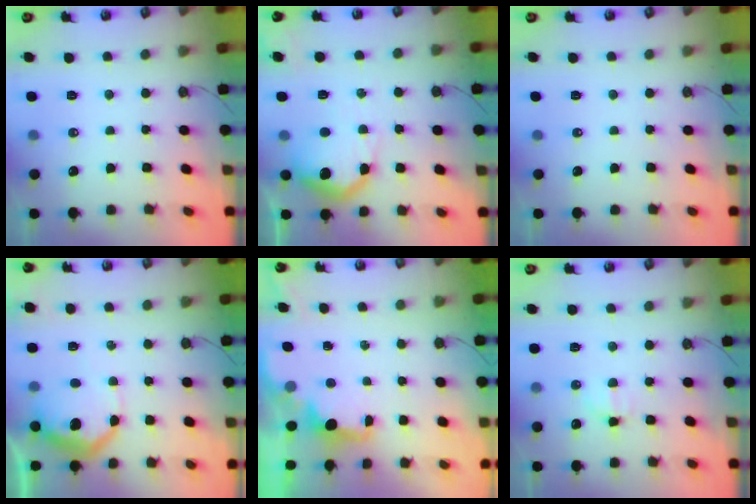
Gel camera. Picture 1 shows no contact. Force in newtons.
{"total": 17.9, "press": 17.9, "slide": 0.9}
{"total": 0.0}
{"total": 11.8, "press": 11.7, "slide": 1.0}
{"total": 1.7, "press": 1.6, "slide": 0.6}
{"total": 4.5, "press": 4.5, "slide": 0.9}